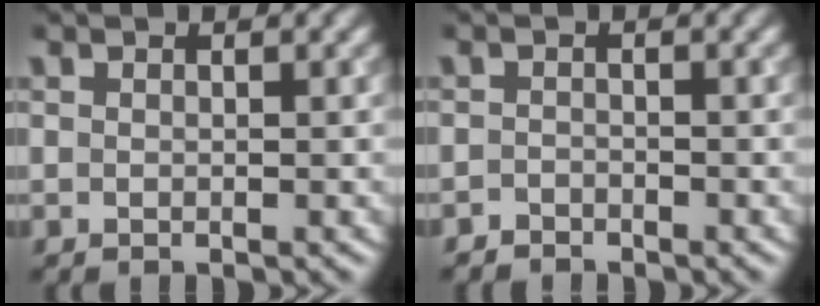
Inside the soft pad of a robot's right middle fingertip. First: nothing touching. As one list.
[{"total": 1.2, "force": [-1.1, 0.4, 0.0], "torque": [0.004, 0.000, -0.022]}]